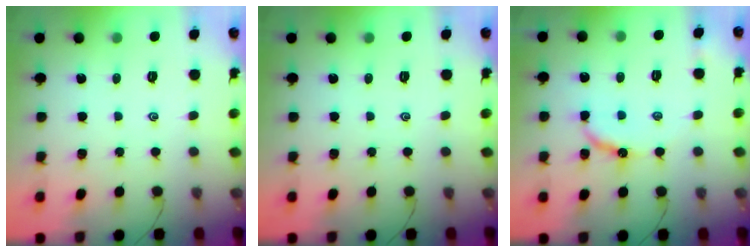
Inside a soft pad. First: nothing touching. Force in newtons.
{"total": 0.0}
{"total": 10.1, "press": 10.1, "slide": 0.8}